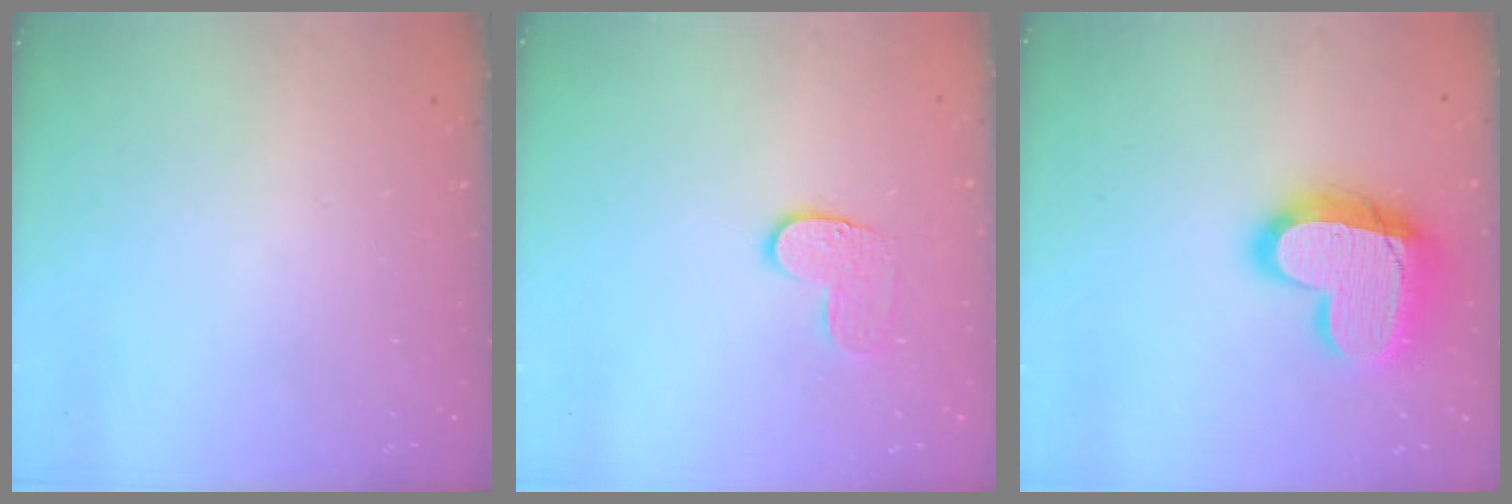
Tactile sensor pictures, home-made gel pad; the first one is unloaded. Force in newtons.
{"total": 6.4, "press": 6.4, "slide": 0.4}
{"total": 19.3, "press": 19.2, "slide": 1.6}